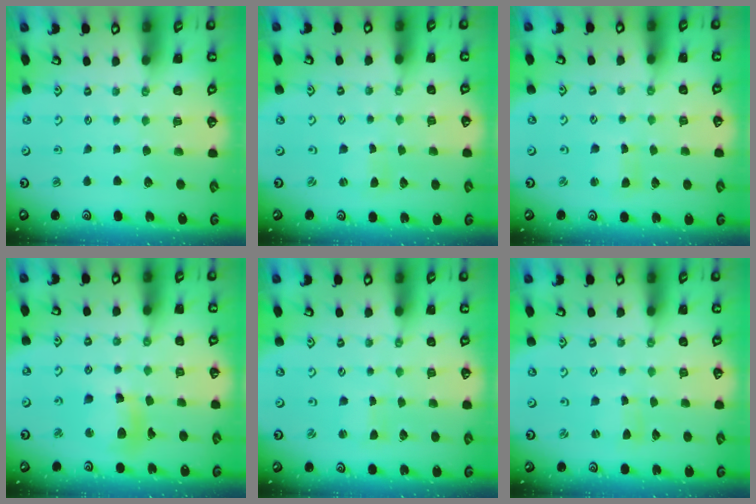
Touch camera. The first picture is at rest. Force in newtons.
{"total": 0.0}
{"total": 2.0, "press": 2.0, "slide": 0.3}
{"total": 12.3, "press": 12.1, "slide": 2.3}
{"total": 0.7, "press": 0.7, "slide": 0.0}
{"total": 0.6, "press": 0.6, "slide": 0.1}